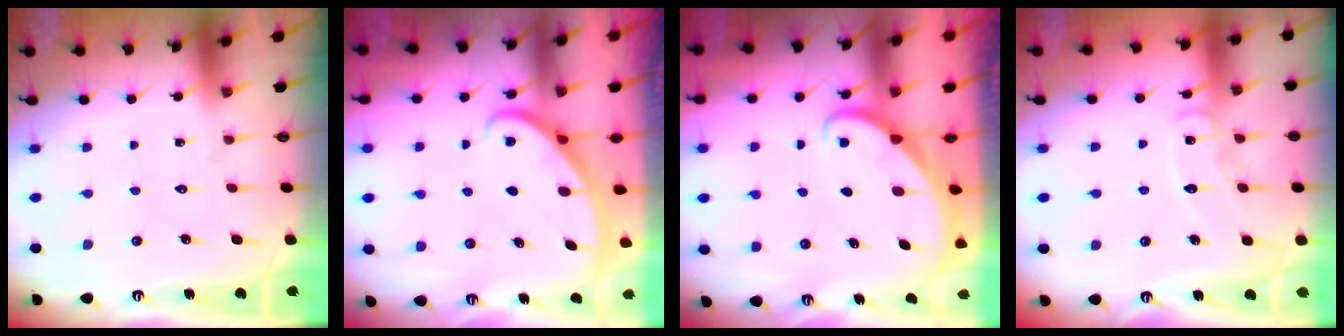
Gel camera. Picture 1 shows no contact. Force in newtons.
{"total": 3.1, "press": 3.1, "slide": 0.1}
{"total": 2.0, "press": 2.0, "slide": 0.2}
{"total": 8.9, "press": 8.9, "slide": 0.7}